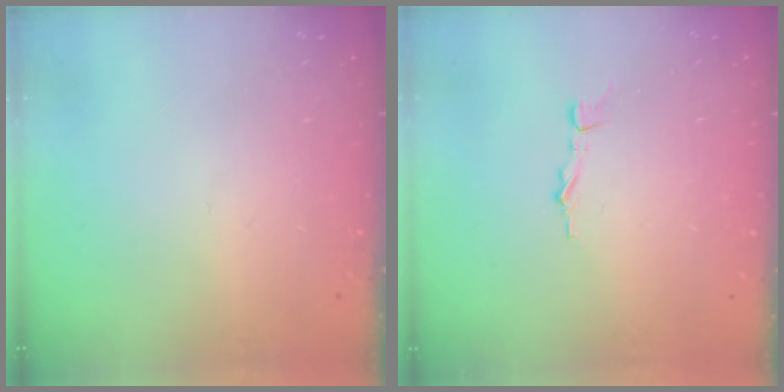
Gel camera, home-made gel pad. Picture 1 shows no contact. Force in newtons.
{"total": 3.6, "press": 3.6, "slide": 0.4}